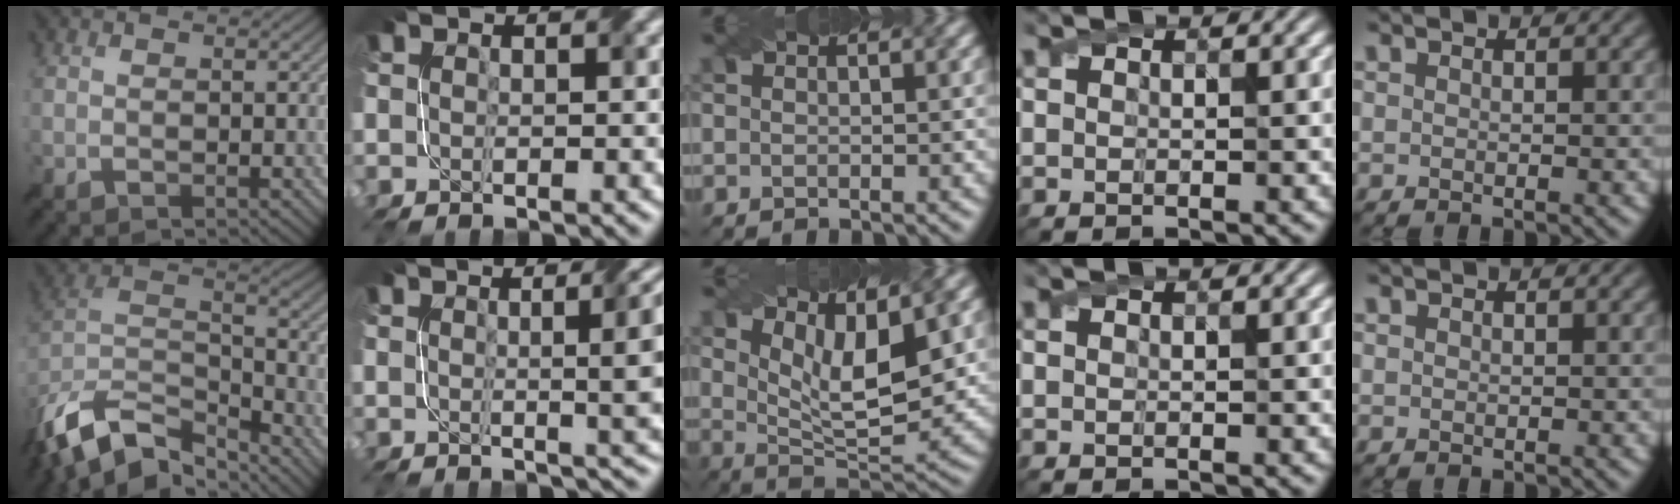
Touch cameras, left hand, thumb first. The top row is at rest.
{"thumb": {"total": 14.6, "force": [-10.6, 6.4, 7.8], "torque": [-0.203, -0.013, -0.182]}, "index": {"total": 9.1, "force": [1.4, 3.5, 8.3], "torque": [-0.050, 0.018, 0.010]}, "middle": {"total": 6.9, "force": [3.2, 2.3, 5.6], "torque": [-0.096, -0.008, 0.056]}}